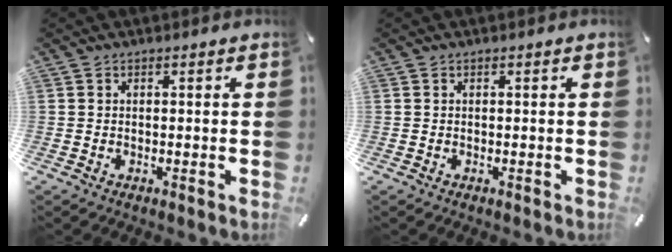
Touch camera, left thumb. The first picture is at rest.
{"total": 0.0}